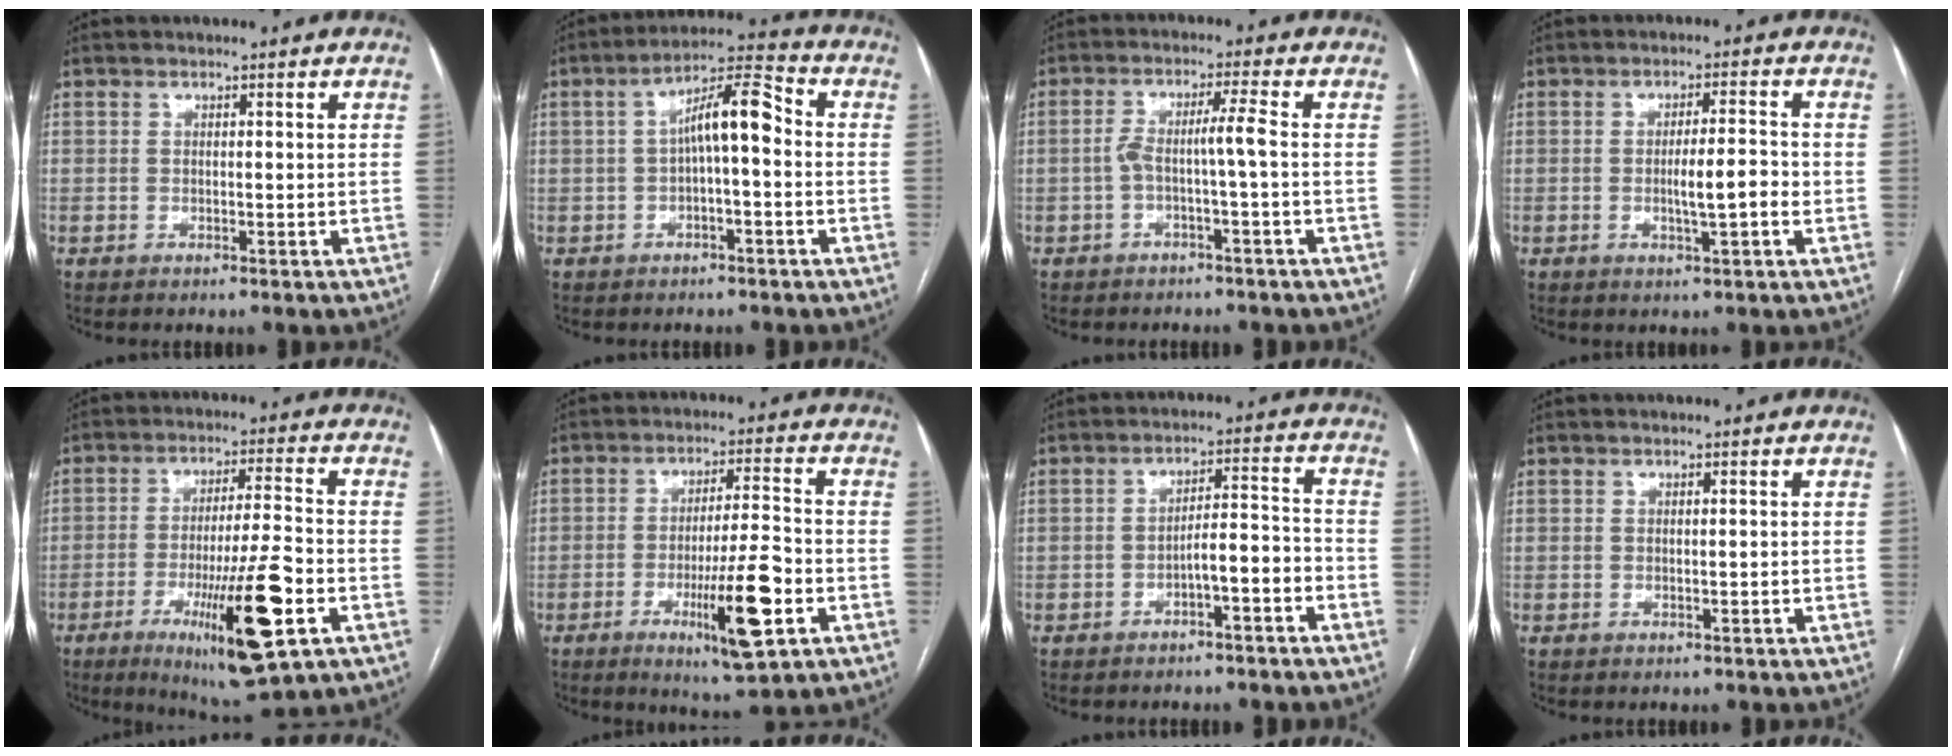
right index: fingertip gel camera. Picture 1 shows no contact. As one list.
[{"total": 8.2, "force": [0.0, 2.0, 8.0], "torque": [-0.134, 0.035, -0.003]}, {"total": 4.1, "force": [-1.1, -0.6, 3.9], "torque": [-0.078, 0.020, -0.015]}, {"total": 5.2, "force": [-1.0, 0.5, 5.1], "torque": [-0.084, -0.002, -0.014]}, {"total": 16.0, "force": [-6.2, 1.8, 14.7], "torque": [-0.245, -0.020, -0.093]}, {"total": 12.0, "force": [-4.4, 1.5, 11.0], "torque": [-0.181, -0.011, -0.066]}, {"total": 5.3, "force": [-2.7, 0.8, 4.4], "torque": [-0.067, 0.025, -0.040]}, {"total": 0.0}]